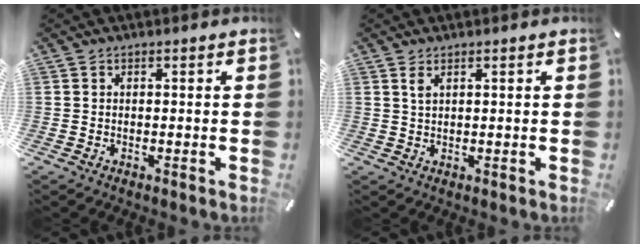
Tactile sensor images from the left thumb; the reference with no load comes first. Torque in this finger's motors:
{"motor_torque": [0.13, 0.13, 0.19, -0.23, 0.01]}